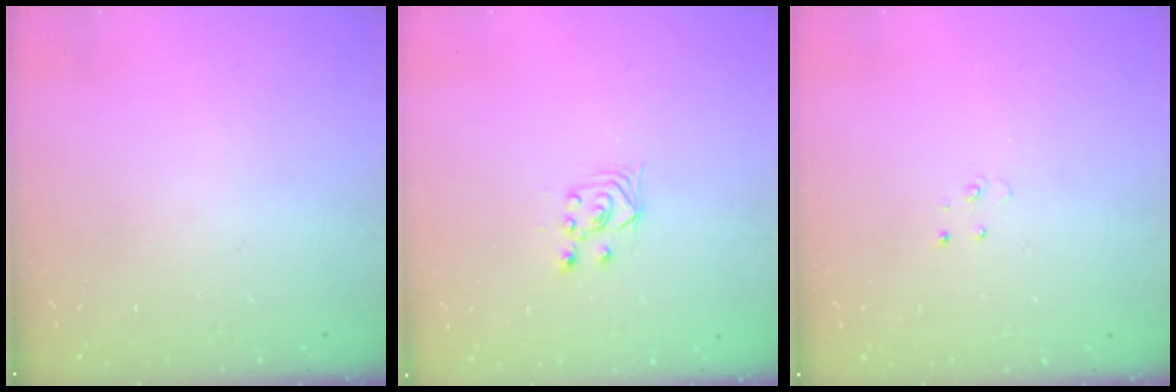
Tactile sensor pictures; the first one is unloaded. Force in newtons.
{"total": 2.5, "press": 2.2, "slide": 1.2}
{"total": 3.0, "press": 2.9, "slide": 0.3}